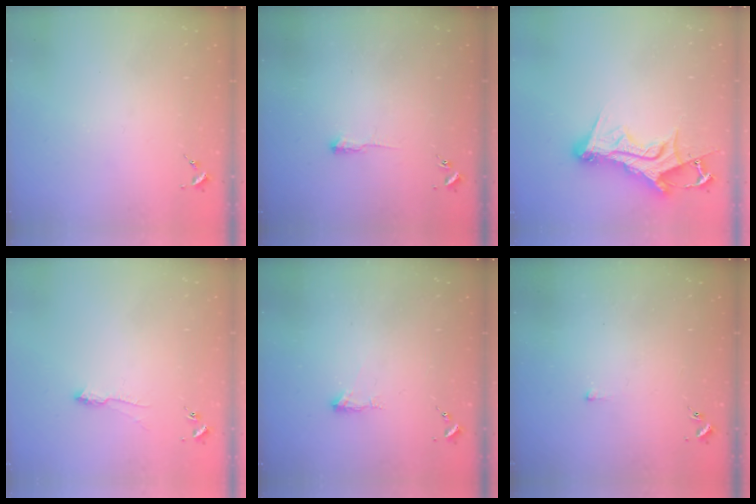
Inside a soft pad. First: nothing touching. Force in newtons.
{"total": 2.7, "press": 2.6, "slide": 0.4}
{"total": 14.0, "press": 14.0, "slide": 1.2}
{"total": 5.7, "press": 5.7, "slide": 0.8}
{"total": 3.7, "press": 3.7, "slide": 0.7}
{"total": 1.6, "press": 1.6, "slide": 0.2}